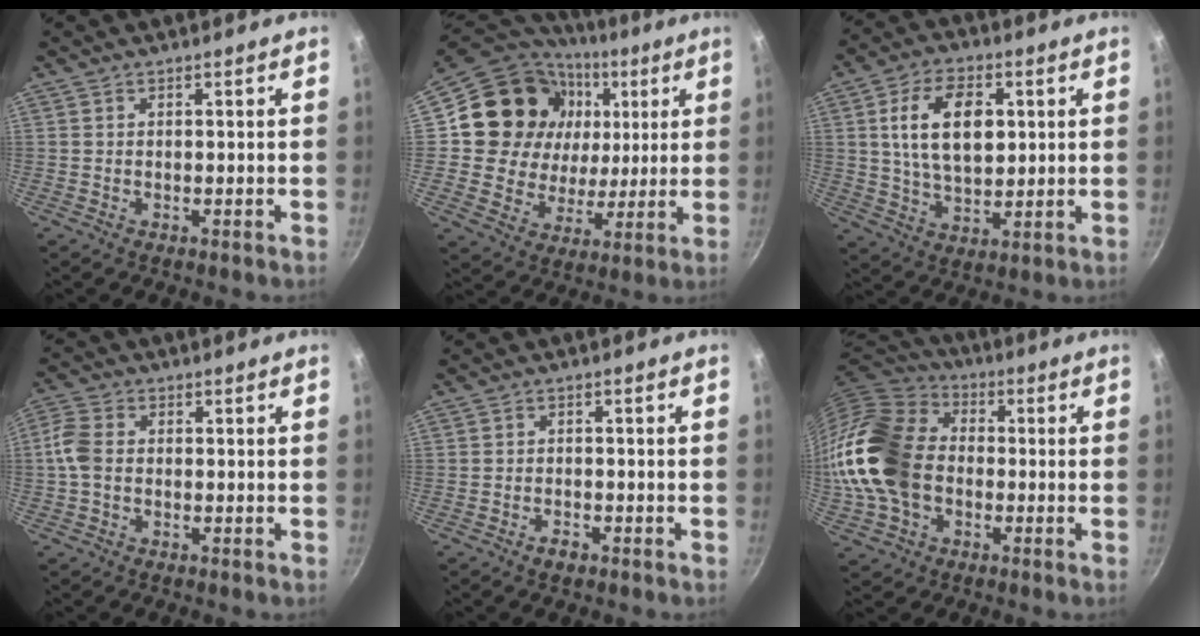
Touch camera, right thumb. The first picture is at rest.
{"total": 22.1, "force": [5.8, 18.9, 9.8], "torque": [-0.163, 0.005, 0.102]}
{"total": 13.8, "force": [2.9, 8.3, 10.7], "torque": [-0.165, -0.003, 0.051]}
{"total": 5.1, "force": [-0.4, 3.6, 3.5], "torque": [-0.083, 0.012, -0.021]}
{"total": 2.2, "force": [-1.5, 1.2, 1.1], "torque": [-0.017, 0.014, -0.024]}
{"total": 22.0, "force": [-2.3, 16.2, 14.7], "torque": [-0.304, 0.043, -0.050]}